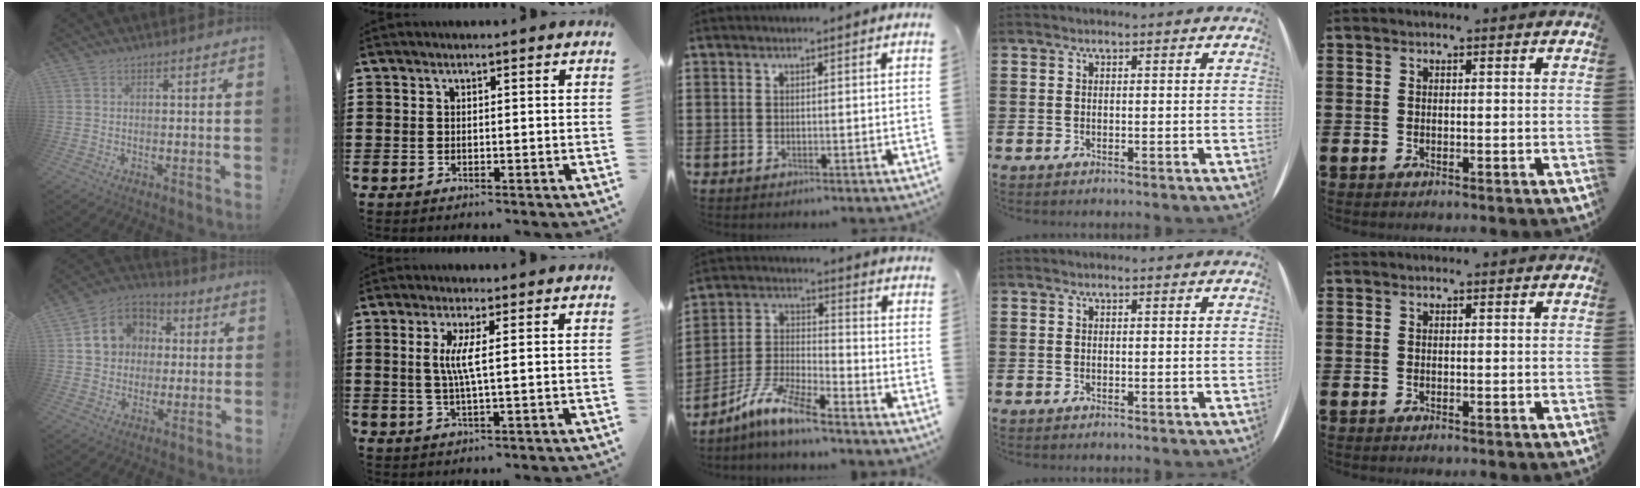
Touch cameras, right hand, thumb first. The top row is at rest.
{"thumb": {"total": 12.1, "force": [2.2, 10.9, 4.8], "torque": [-0.062, 0.005, 0.051]}, "index": {"total": 4.3, "force": [0.4, -0.1, 4.3], "torque": [-0.088, -0.010, 0.002]}, "middle": {"total": 8.7, "force": [-7.4, 0.6, 4.5], "torque": [-0.108, -0.004, -0.151]}}